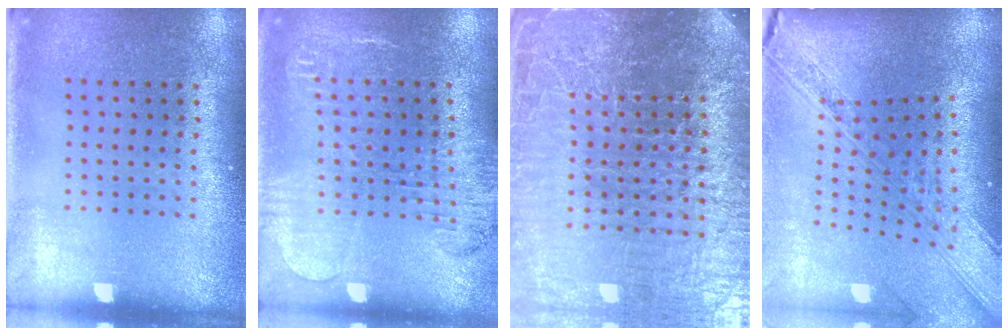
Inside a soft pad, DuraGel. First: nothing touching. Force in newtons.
{"total": 1.8, "press": 1.7, "slide": 0.5}
{"total": 6.9, "press": 6.0, "slide": 3.4}
{"total": 3.9, "press": 2.8, "slide": 2.7}